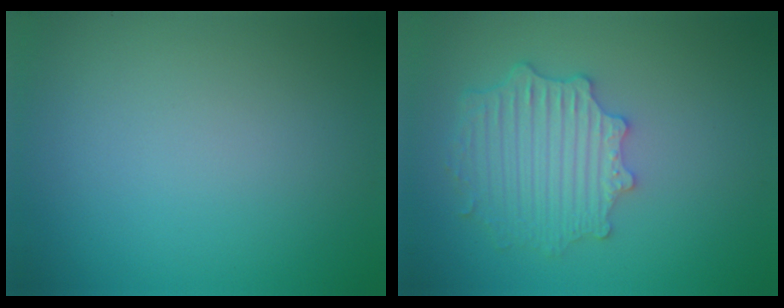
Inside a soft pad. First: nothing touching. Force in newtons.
{"total": 4.9, "press": 4.0, "slide": 2.8}